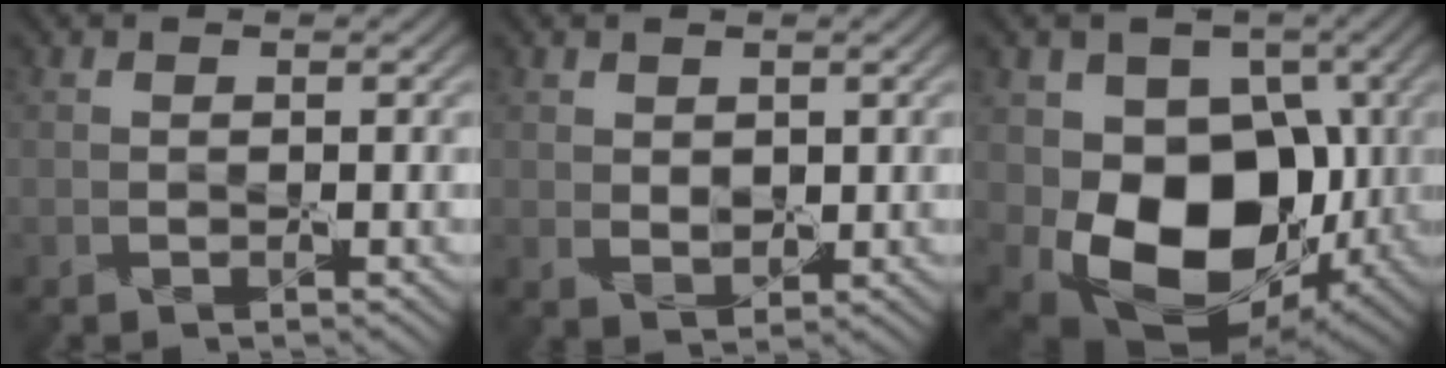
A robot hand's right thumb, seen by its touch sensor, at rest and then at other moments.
{"total": 2.1, "force": [1.0, 1.5, 1.1], "torque": [-0.030, -0.005, 0.021]}
{"total": 14.3, "force": [-1.6, 10.5, 9.6], "torque": [-0.163, -0.036, -0.026]}